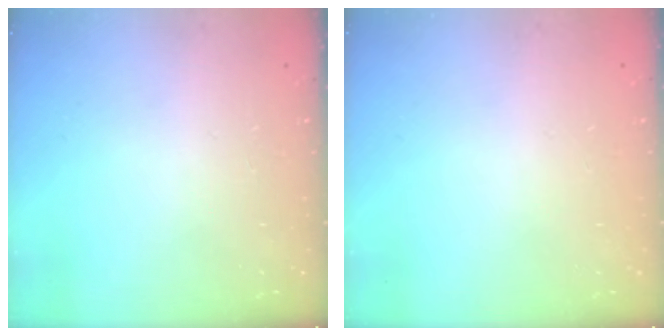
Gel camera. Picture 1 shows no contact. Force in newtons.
{"total": 0.0}